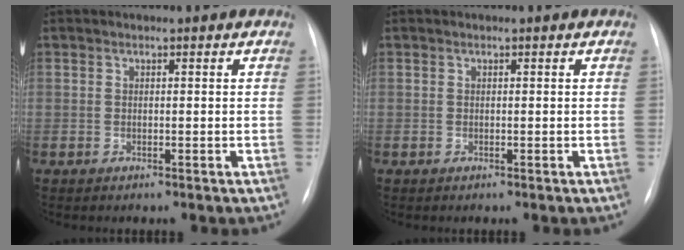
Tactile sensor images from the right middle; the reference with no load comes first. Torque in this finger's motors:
{"motor_torque": [-0.01, -0.01, 0.00, 0.00]}